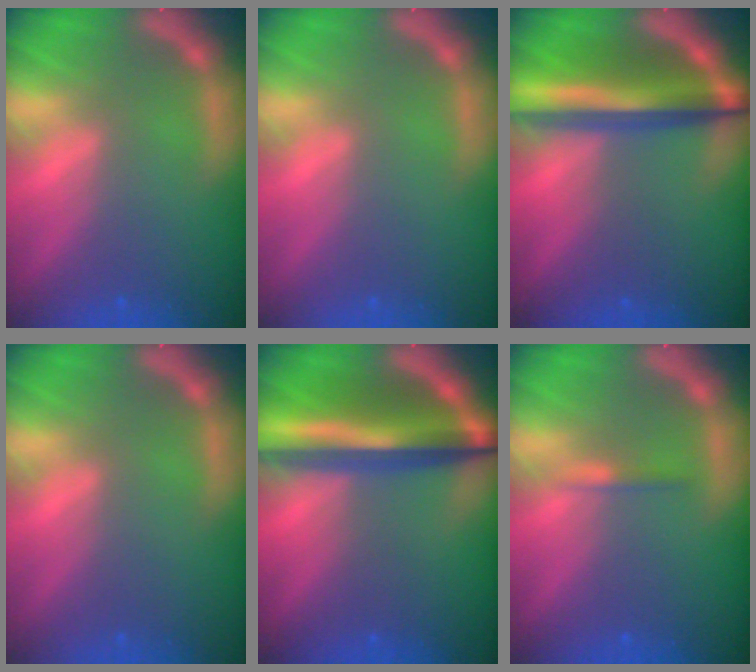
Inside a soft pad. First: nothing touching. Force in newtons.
{"total": 0.0}
{"total": 8.6}
{"total": 0.0}
{"total": 10.0}
{"total": 0.9}